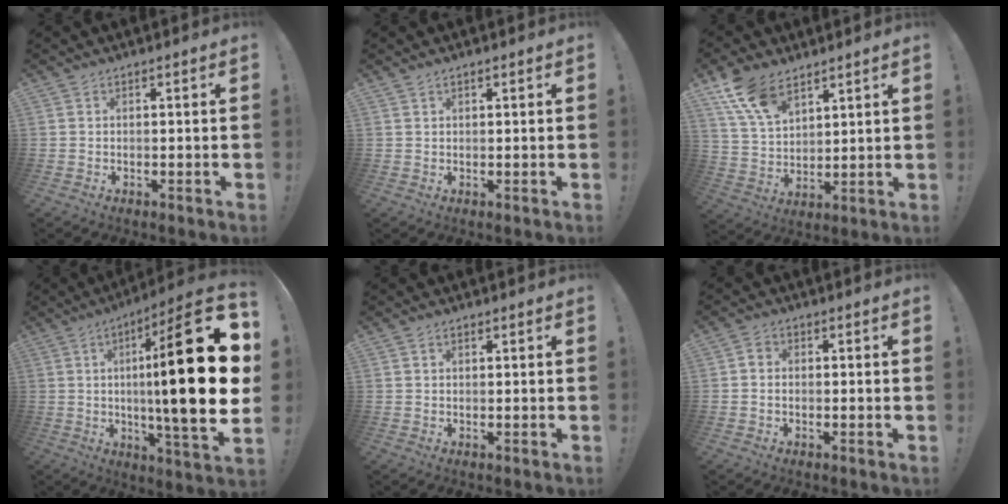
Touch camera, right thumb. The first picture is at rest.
{"total": 0.9, "force": [0.7, 0.4, 0.4], "torque": [-0.004, -0.001, 0.012]}
{"total": 12.2, "force": [8.5, 6.3, 6.0], "torque": [-0.122, -0.039, 0.167]}
{"total": 27.5, "force": [2.3, 3.8, 27.2], "torque": [-0.438, -0.020, 0.019]}
{"total": 0.8, "force": [0.5, 0.5, 0.4], "torque": [-0.012, 0.004, 0.009]}
{"total": 2.2, "force": [-0.8, 1.6, 1.2], "torque": [-0.014, 0.008, -0.016]}